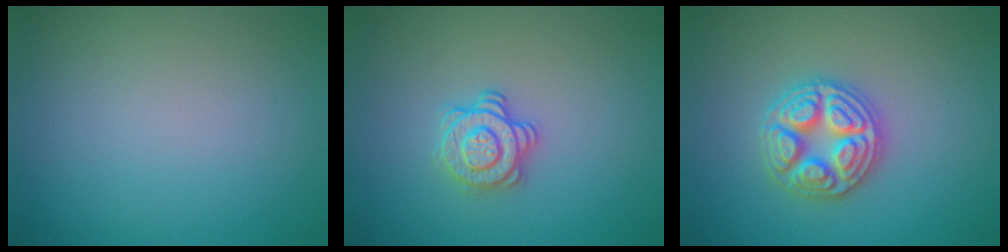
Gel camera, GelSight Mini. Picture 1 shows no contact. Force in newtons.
{"total": 2.9, "press": 2.5, "slide": 1.4}
{"total": 4.9, "press": 4.8, "slide": 0.6}